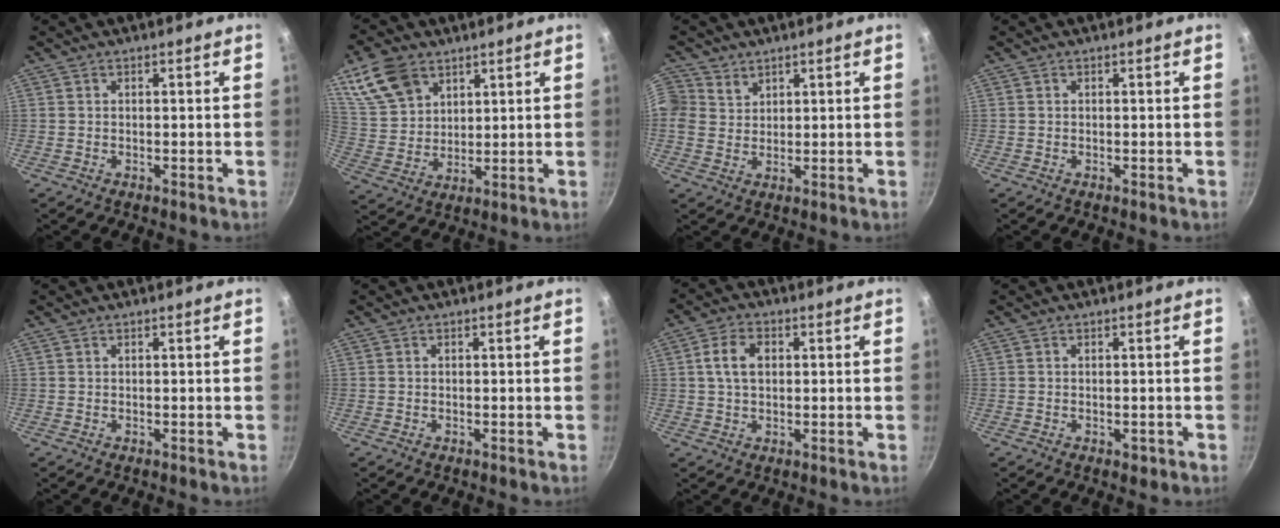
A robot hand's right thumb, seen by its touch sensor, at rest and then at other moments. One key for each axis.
{"total": 11.6, "fx": 6.6, "fy": 7.8, "fz": 5.5, "tx": -0.091, "ty": -0.018, "tz": 0.139}
{"total": 7.8, "fx": 3.9, "fy": 6.4, "fz": 2.0, "tx": -0.032, "ty": 0.012, "tz": 0.078}
{"total": 0.0}
{"total": 0.0}
{"total": 0.0}
{"total": 6.1, "fx": 1.1, "fy": 4.0, "fz": 4.4, "tx": -0.071, "ty": 0.008, "tz": 0.016}
{"total": 1.2, "fx": -0.4, "fy": 0.8, "fz": 0.7, "tx": -0.008, "ty": 0.000, "tz": -0.004}